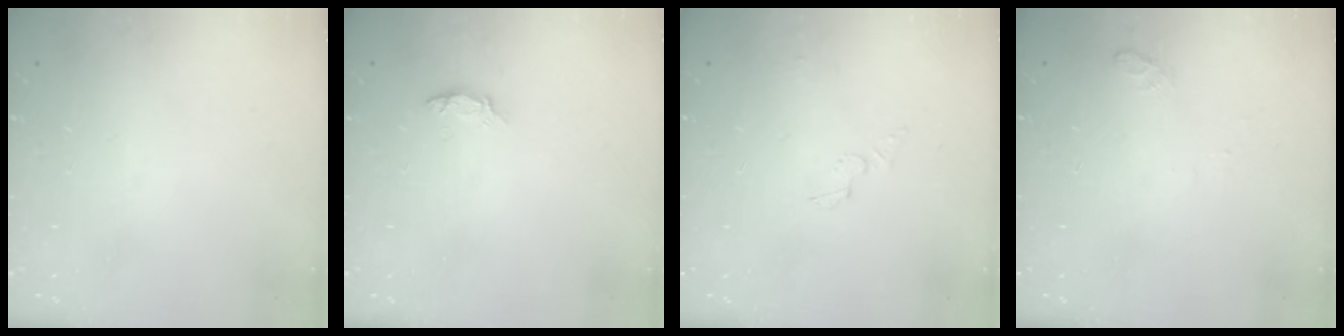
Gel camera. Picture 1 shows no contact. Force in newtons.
{"total": 4.1, "press": 4.1, "slide": 0.5}
{"total": 4.0, "press": 4.0, "slide": 0.4}
{"total": 6.2, "press": 4.6, "slide": 4.1}